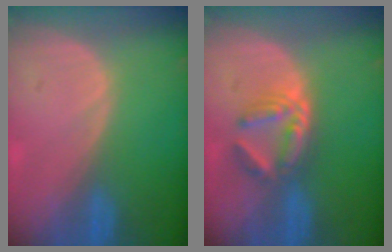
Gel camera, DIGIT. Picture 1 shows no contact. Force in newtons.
{"total": 6.0, "press": 5.3, "slide": 2.8}